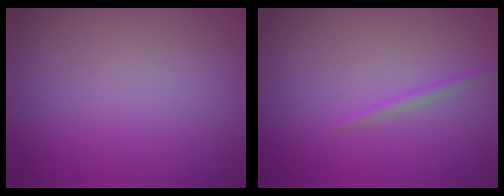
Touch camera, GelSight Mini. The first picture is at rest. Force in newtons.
{"total": 0.5, "press": 0.5, "slide": 0.1}